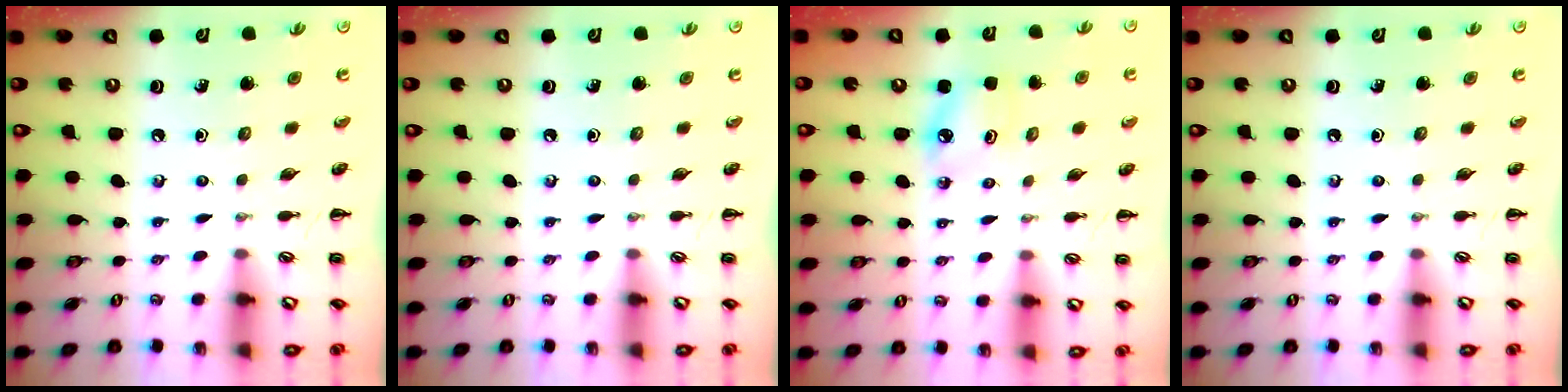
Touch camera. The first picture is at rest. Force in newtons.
{"total": 0.0}
{"total": 3.4, "press": 3.3, "slide": 0.7}
{"total": 0.0}